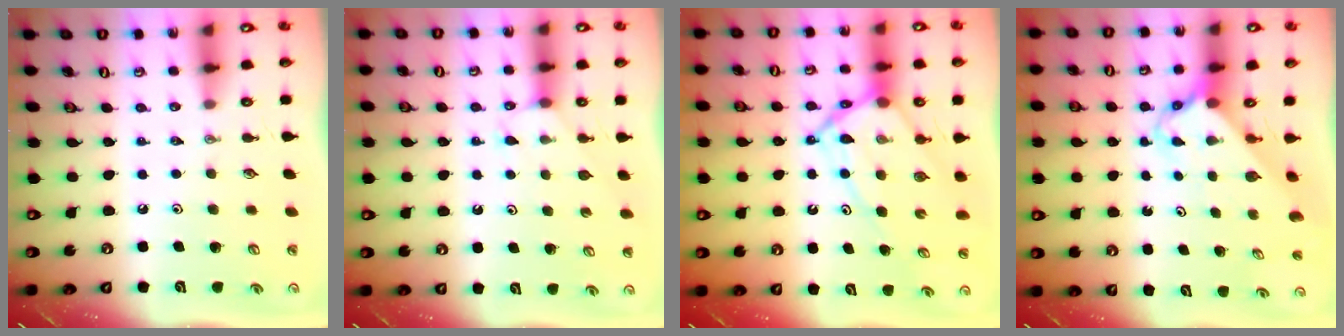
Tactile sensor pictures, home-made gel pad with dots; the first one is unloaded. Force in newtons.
{"total": 5.9, "press": 5.9, "slide": 0.3}
{"total": 13.4, "press": 13.4, "slide": 1.3}
{"total": 2.9, "press": 2.9, "slide": 0.3}